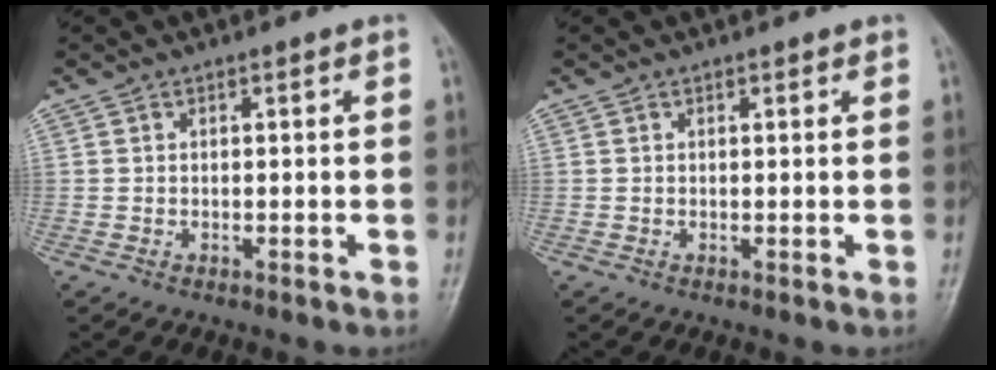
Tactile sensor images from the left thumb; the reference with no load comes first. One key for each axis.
{"total": 0.5, "fx": 0.4, "fy": 0.2, "fz": 0.1, "tx": -0.004, "ty": -0.004, "tz": 0.005}